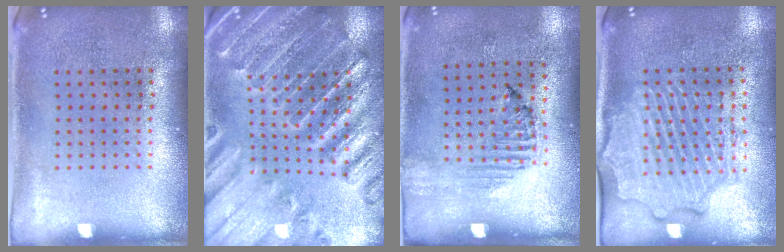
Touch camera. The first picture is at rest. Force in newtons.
{"total": 2.7, "press": 2.7, "slide": 0.4}
{"total": 1.2, "press": 1.2, "slide": 0.4}
{"total": 2.5, "press": 2.3, "slide": 0.8}